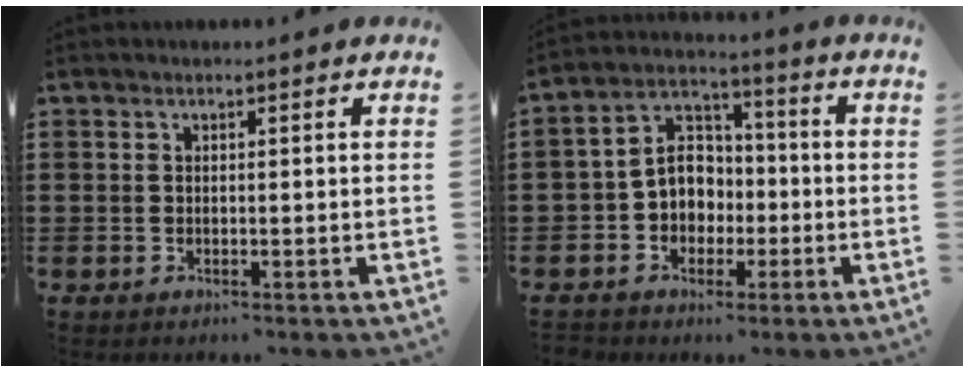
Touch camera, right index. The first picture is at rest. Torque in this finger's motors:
{"motor_torque": [0.27, -0.21, 0.32, 0.11]}